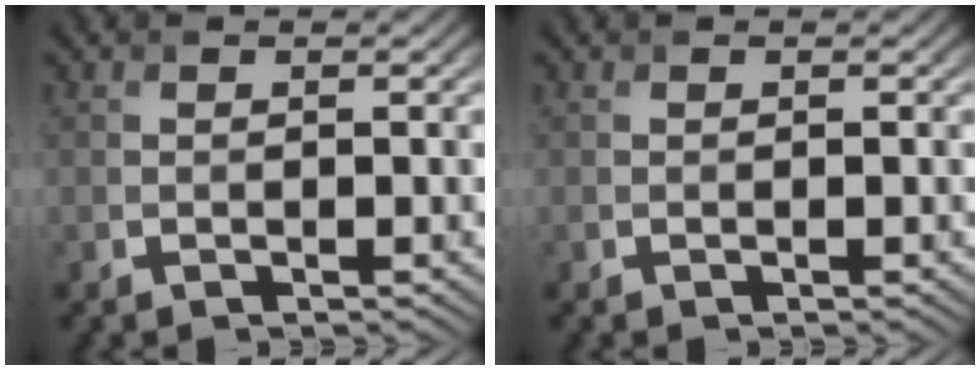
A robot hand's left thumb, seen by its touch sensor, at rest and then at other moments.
{"total": 0.0}